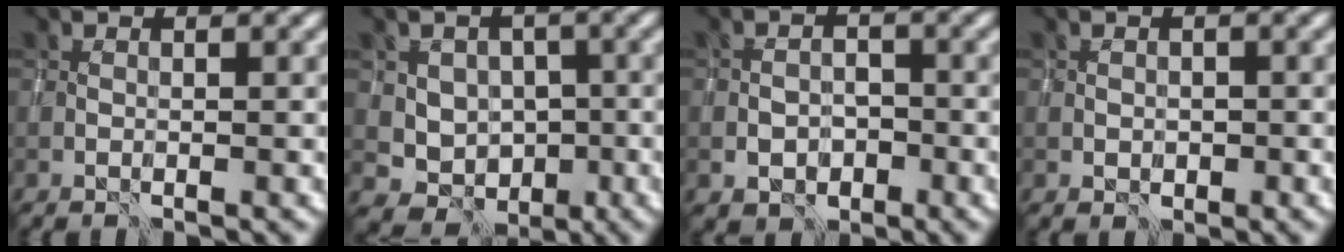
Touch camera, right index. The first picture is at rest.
{"total": 4.3, "force": [-0.5, 3.9, 1.9], "torque": [-0.016, 0.001, -0.006]}
{"total": 2.9, "force": [-1.3, 2.2, 1.4], "torque": [-0.019, 0.001, -0.022]}
{"total": 1.0, "force": [-0.1, 1.0, 0.4], "torque": [-0.005, -0.003, 0.002]}